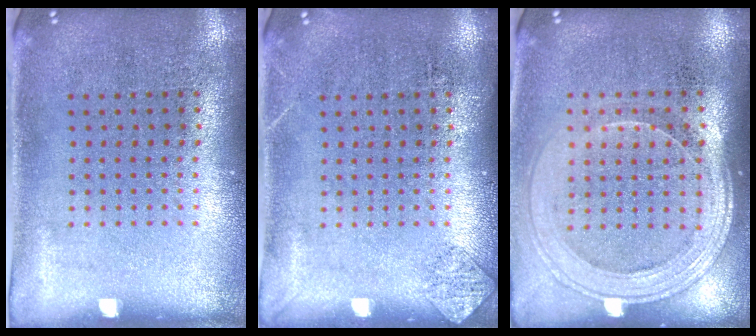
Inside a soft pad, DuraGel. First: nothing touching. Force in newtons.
{"total": 0.8, "press": 0.8, "slide": 0.1}
{"total": 1.8, "press": 1.6, "slide": 0.7}